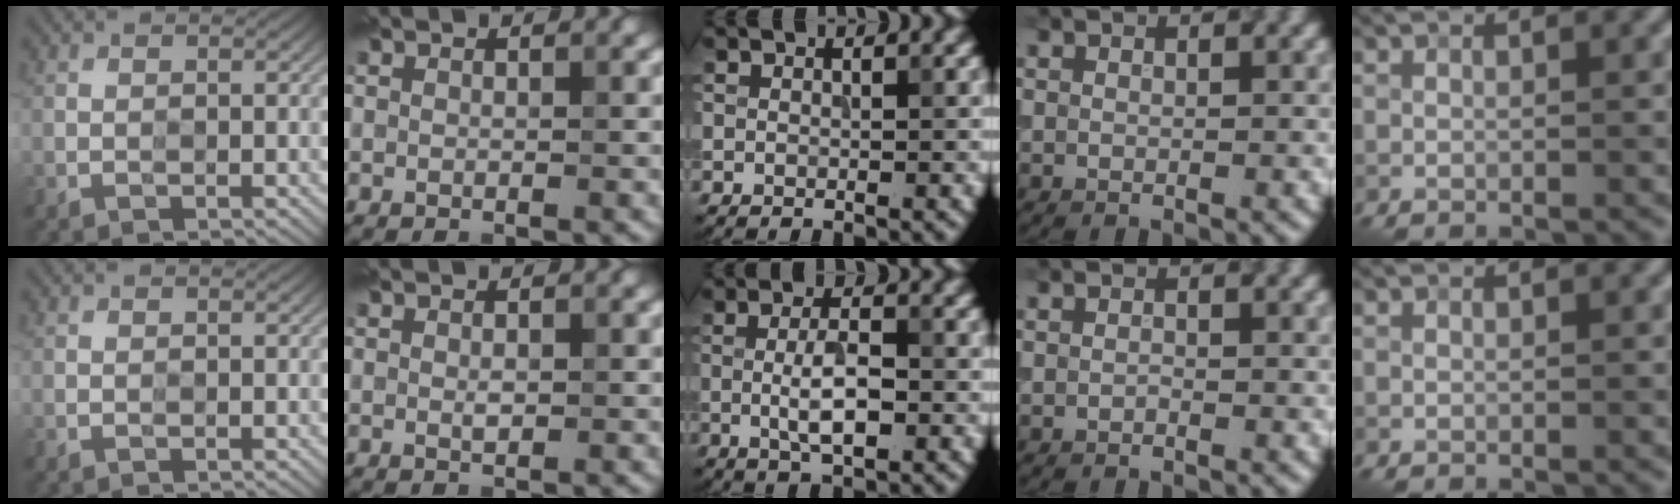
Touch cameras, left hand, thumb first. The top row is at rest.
{"index": {"total": 0.8, "force": [-0.1, 0.4, 0.7], "torque": [-0.015, -0.003, 0.000]}, "middle": {"total": 3.8, "force": [-0.4, 1.2, 3.6], "torque": [-0.069, -0.002, -0.009]}}